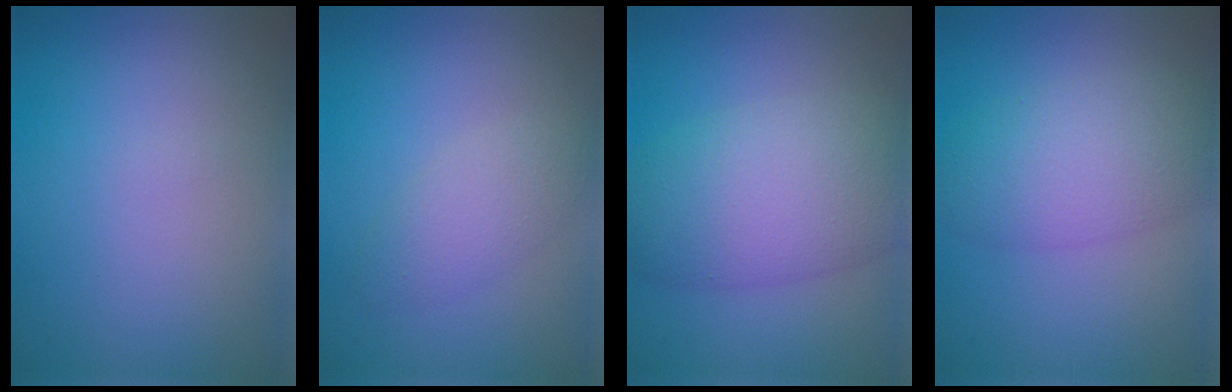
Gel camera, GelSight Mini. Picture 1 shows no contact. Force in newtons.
{"total": 2.7, "press": 2.6, "slide": 0.1}
{"total": 8.0, "press": 8.0, "slide": 0.4}
{"total": 5.6, "press": 5.5, "slide": 0.4}